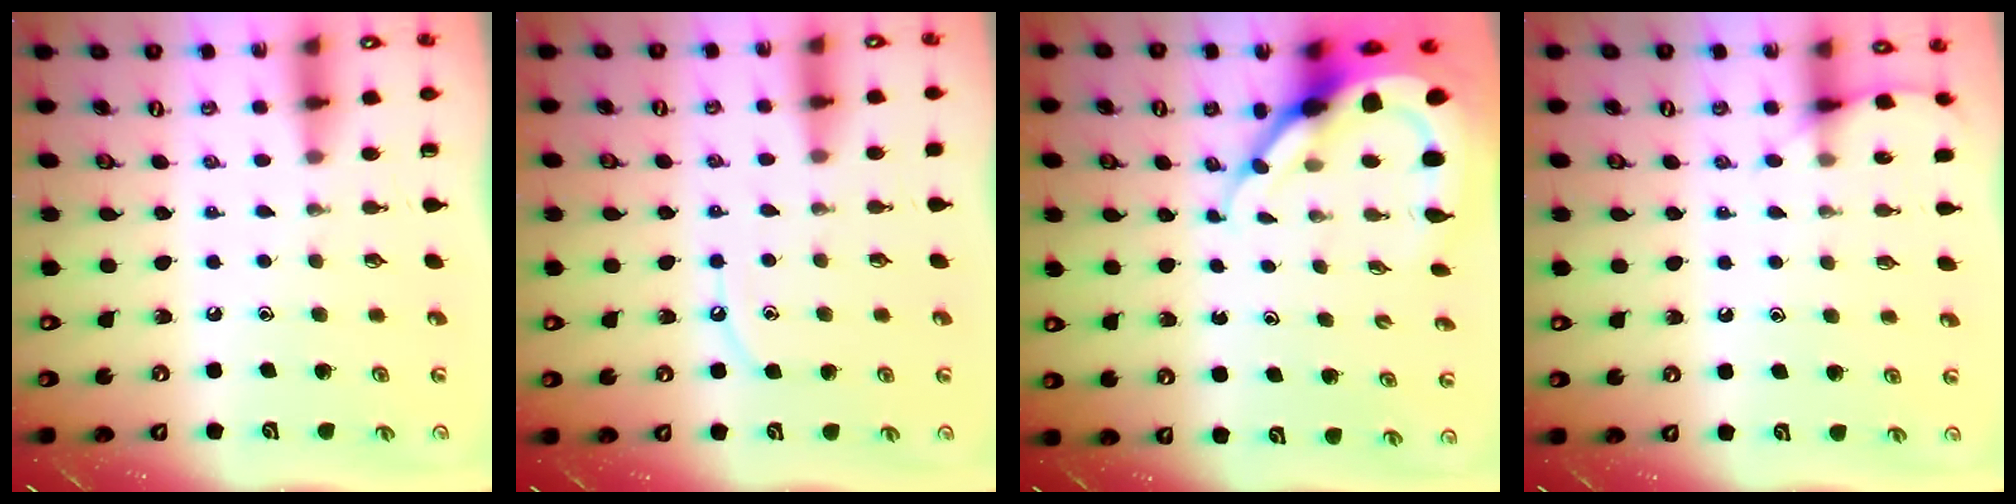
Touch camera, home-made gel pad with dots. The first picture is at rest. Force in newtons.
{"total": 4.6, "press": 4.5, "slide": 0.6}
{"total": 9.7, "press": 9.7, "slide": 1.0}
{"total": 6.2, "press": 6.1, "slide": 0.8}